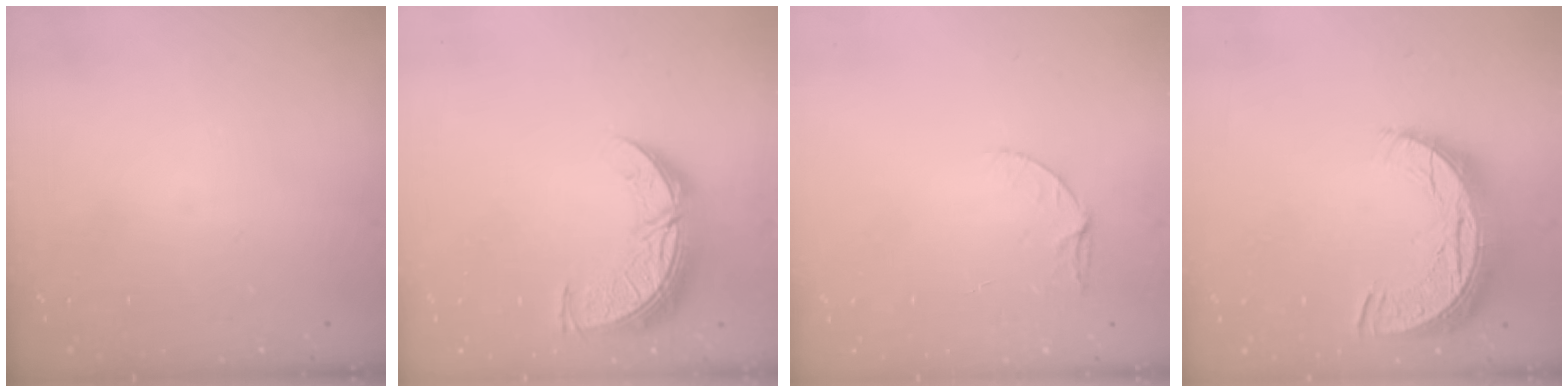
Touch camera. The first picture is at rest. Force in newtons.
{"total": 11.2, "press": 11.2, "slide": 0.9}
{"total": 5.2, "press": 5.1, "slide": 0.6}
{"total": 11.6, "press": 11.6, "slide": 0.7}